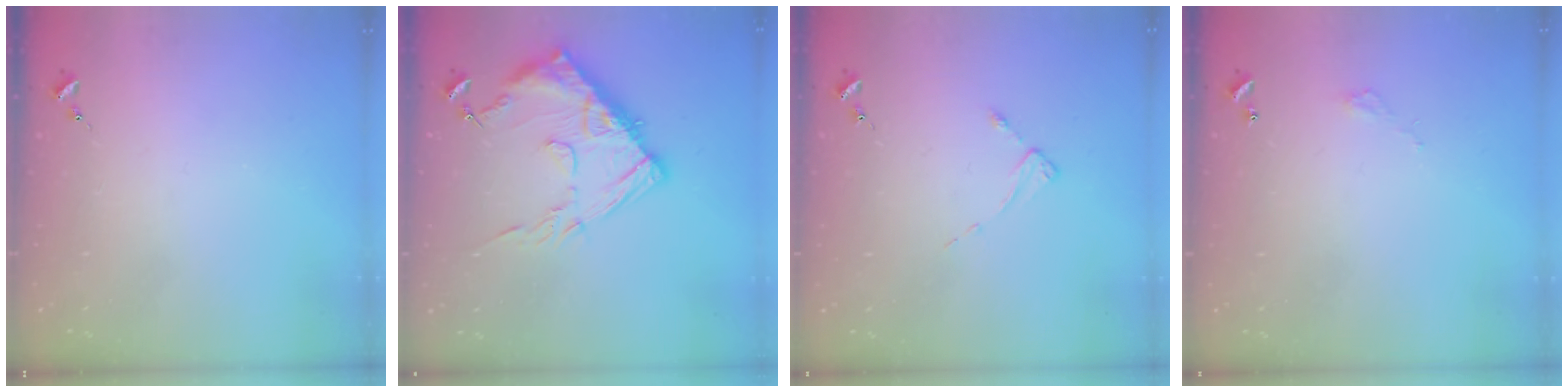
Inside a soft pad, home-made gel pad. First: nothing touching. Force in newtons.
{"total": 15.8, "press": 15.7, "slide": 1.6}
{"total": 2.1, "press": 2.0, "slide": 0.4}
{"total": 2.8, "press": 2.8, "slide": 0.2}